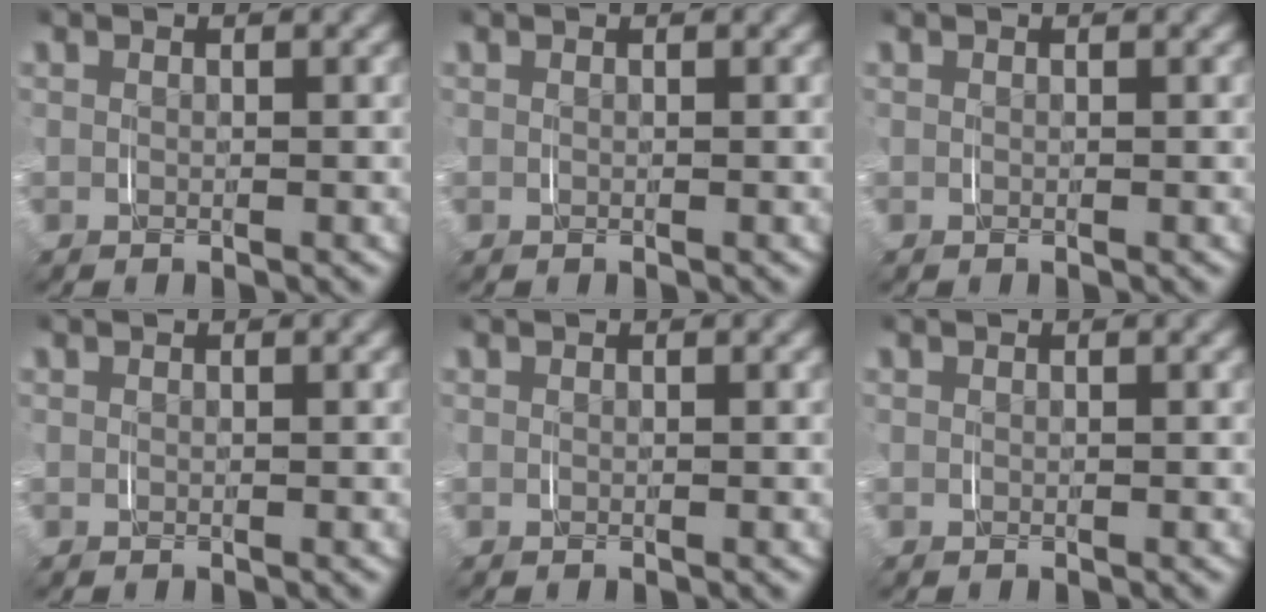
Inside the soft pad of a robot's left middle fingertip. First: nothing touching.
{"total": 0.0}
{"total": 0.0}
{"total": 0.0}
{"total": 0.0}
{"total": 0.0}